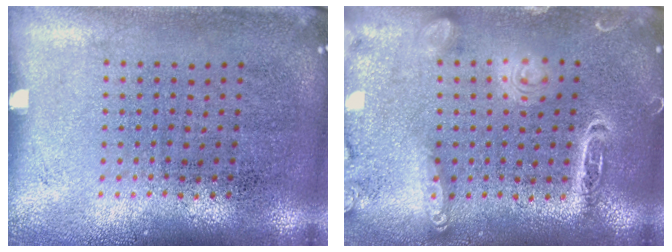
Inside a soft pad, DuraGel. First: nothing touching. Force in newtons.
{"total": 1.8, "press": 1.8, "slide": 0.1}